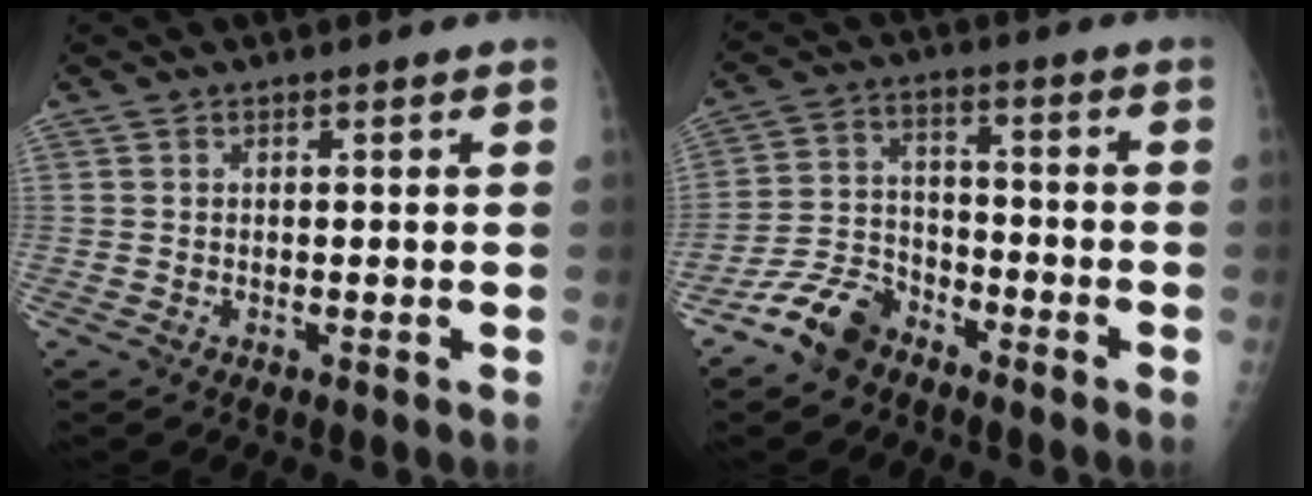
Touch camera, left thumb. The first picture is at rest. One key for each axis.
{"total": 9.0, "fx": -6.7, "fy": 5.1, "fz": 3.3, "tx": -0.057, "ty": 0.043, "tz": -0.136}